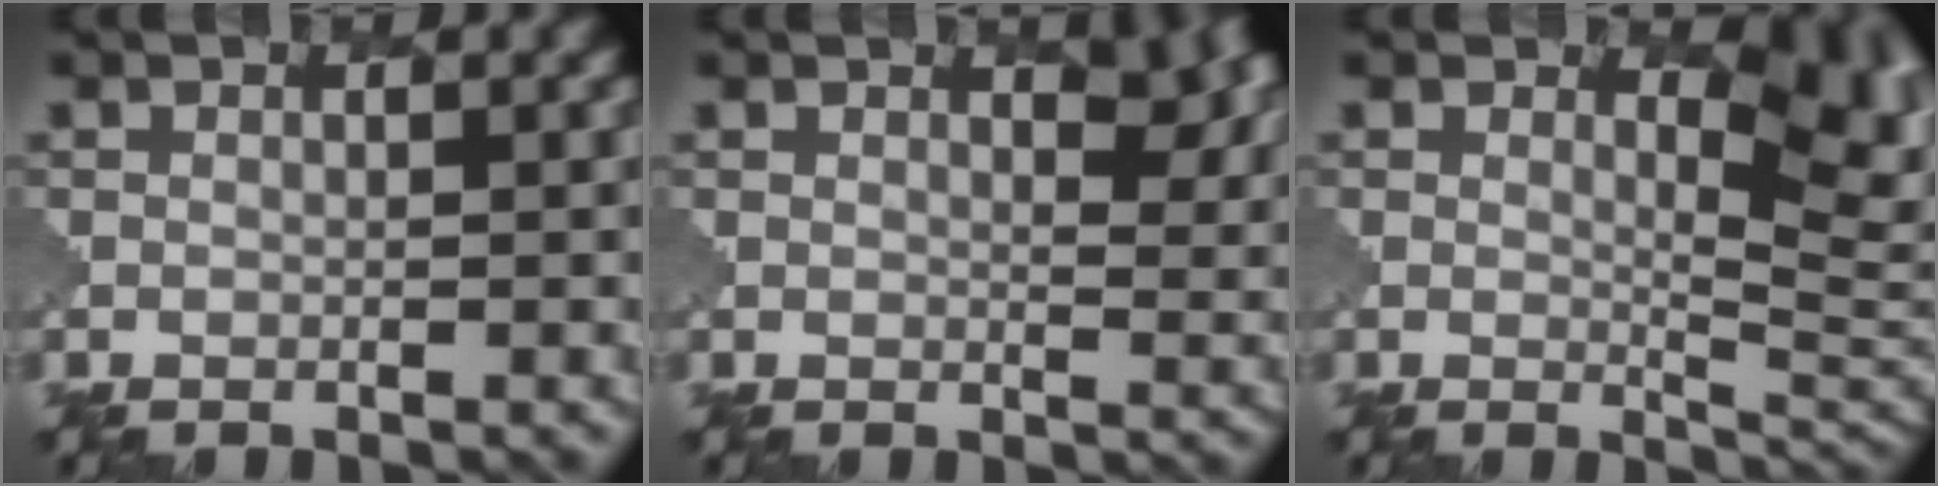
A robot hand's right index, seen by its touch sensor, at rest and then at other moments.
{"total": 4.8, "force": [2.9, 2.0, 3.3], "torque": [-0.039, -0.003, 0.036]}
{"total": 6.9, "force": [2.4, 3.2, 5.7], "torque": [-0.078, -0.008, 0.033]}